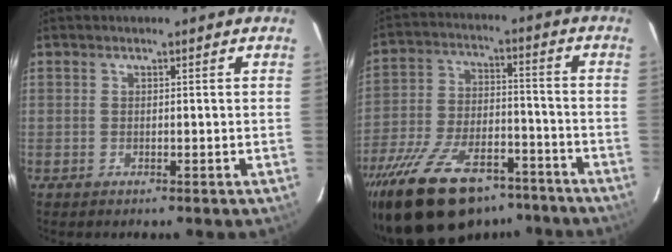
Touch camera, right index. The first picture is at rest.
{"total": 22.7, "force": [-16.7, 10.1, 11.7], "torque": [-0.241, -0.013, -0.255]}